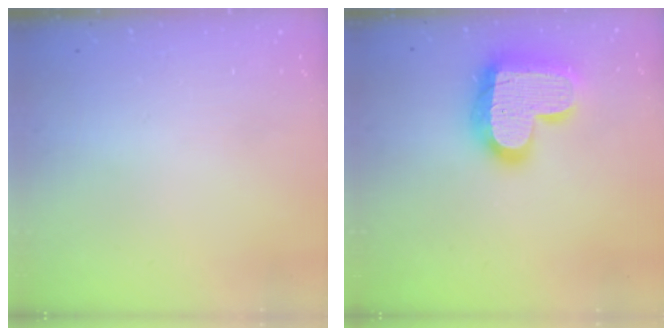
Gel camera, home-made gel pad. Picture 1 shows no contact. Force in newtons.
{"total": 22.1, "press": 22.0, "slide": 1.5}